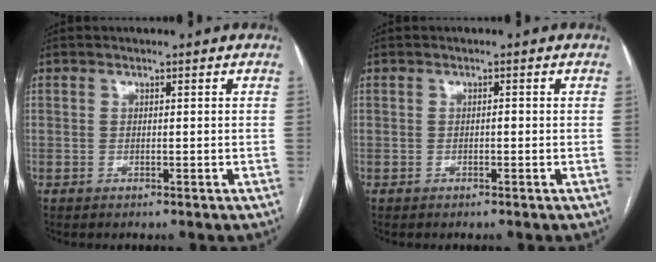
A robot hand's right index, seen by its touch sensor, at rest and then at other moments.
{"total": 0.6, "force": [-0.1, 0.3, 0.6], "torque": [-0.009, 0.001, -0.003]}